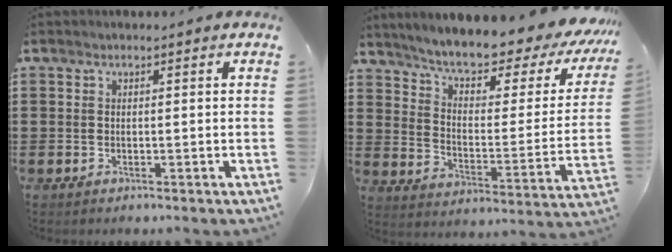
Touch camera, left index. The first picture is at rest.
{"total": 6.8, "force": [6.0, 0.8, 3.0], "torque": [-0.079, -0.048, 0.096]}